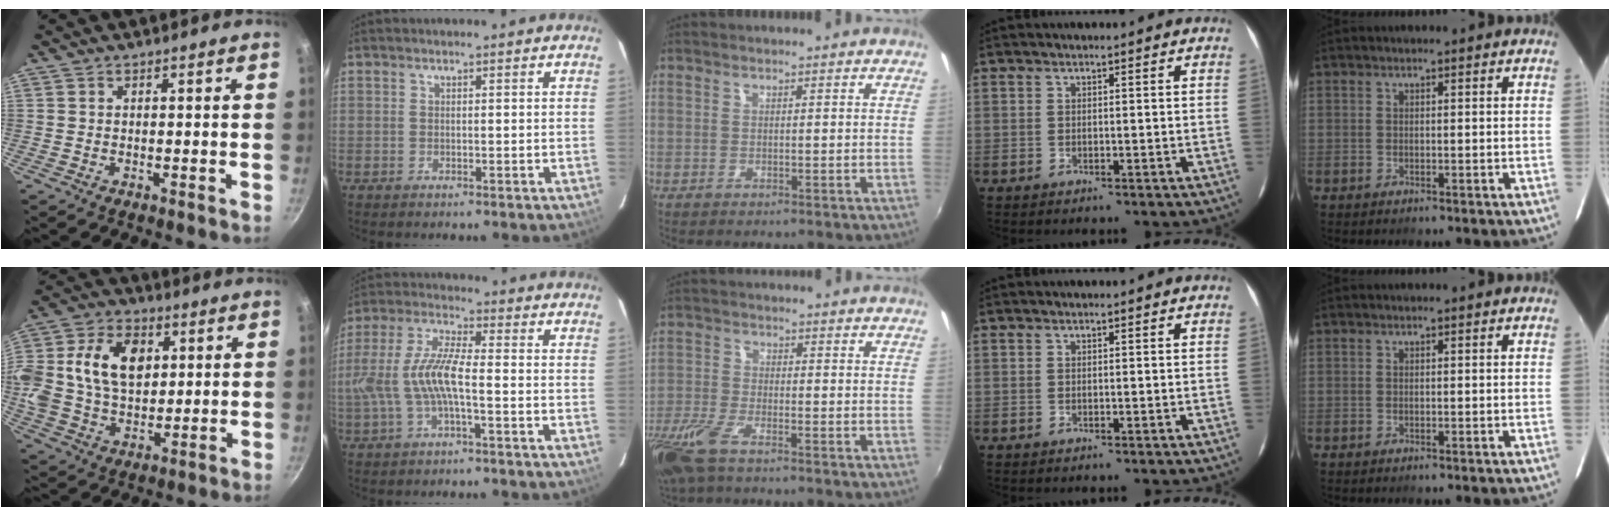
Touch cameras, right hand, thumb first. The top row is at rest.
{"thumb": {"total": 20.0, "force": [3.9, 14.1, 13.6], "torque": [-0.267, 0.021, 0.066]}, "index": {"total": 10.1, "force": [-2.3, 2.2, 9.6], "torque": [-0.208, 0.005, -0.039]}, "middle": {"total": 9.9, "force": [-6.7, 3.0, 6.7], "torque": [-0.165, -0.031, -0.138]}}